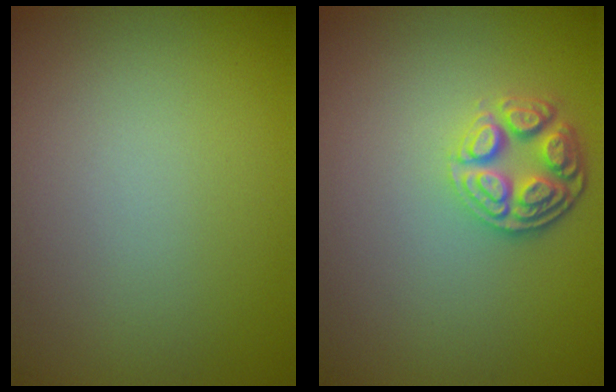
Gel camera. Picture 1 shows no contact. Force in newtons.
{"total": 4.0, "press": 3.2, "slide": 2.4}